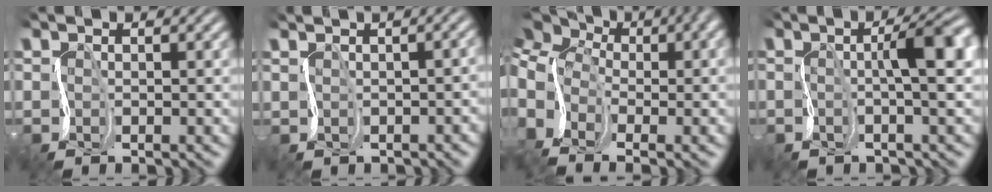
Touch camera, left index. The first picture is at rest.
{"total": 2.6, "force": [-0.2, 1.7, 2.1], "torque": [0.008, 0.019, -0.005]}
{"total": 12.7, "force": [-0.1, 8.4, 9.5], "torque": [-0.184, 0.017, 0.015]}
{"total": 4.6, "force": [0.5, 0.6, 4.6], "torque": [-0.065, 0.017, -0.003]}